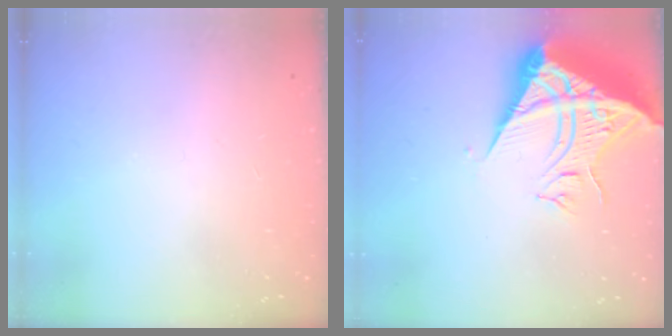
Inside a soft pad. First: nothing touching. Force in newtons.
{"total": 14.7, "press": 14.6, "slide": 1.5}